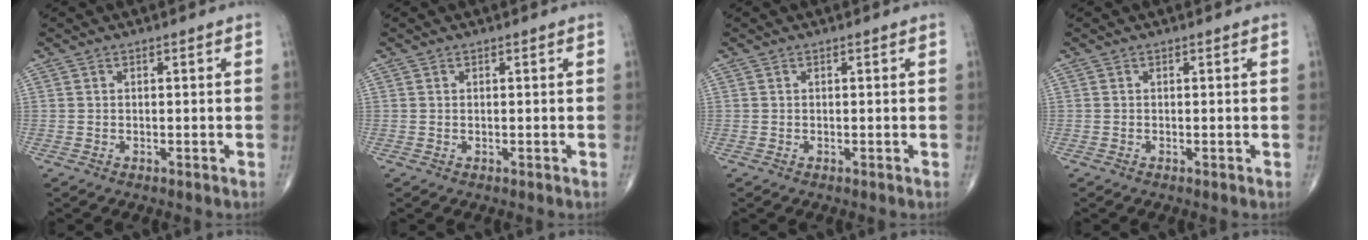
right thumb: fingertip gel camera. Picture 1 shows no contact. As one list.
[{"total": 0.0}, {"total": 0.0}, {"total": 0.0}]